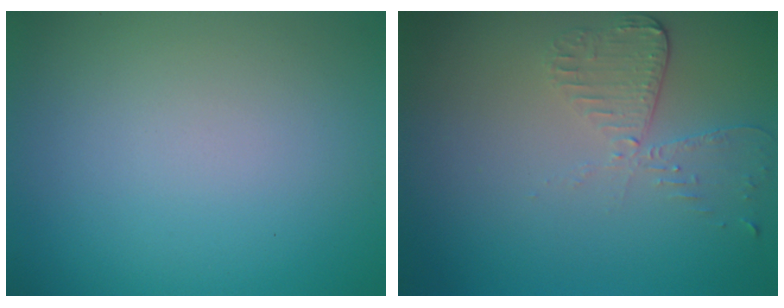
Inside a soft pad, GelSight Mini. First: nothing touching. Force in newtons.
{"total": 2.6, "press": 2.3, "slide": 1.2}